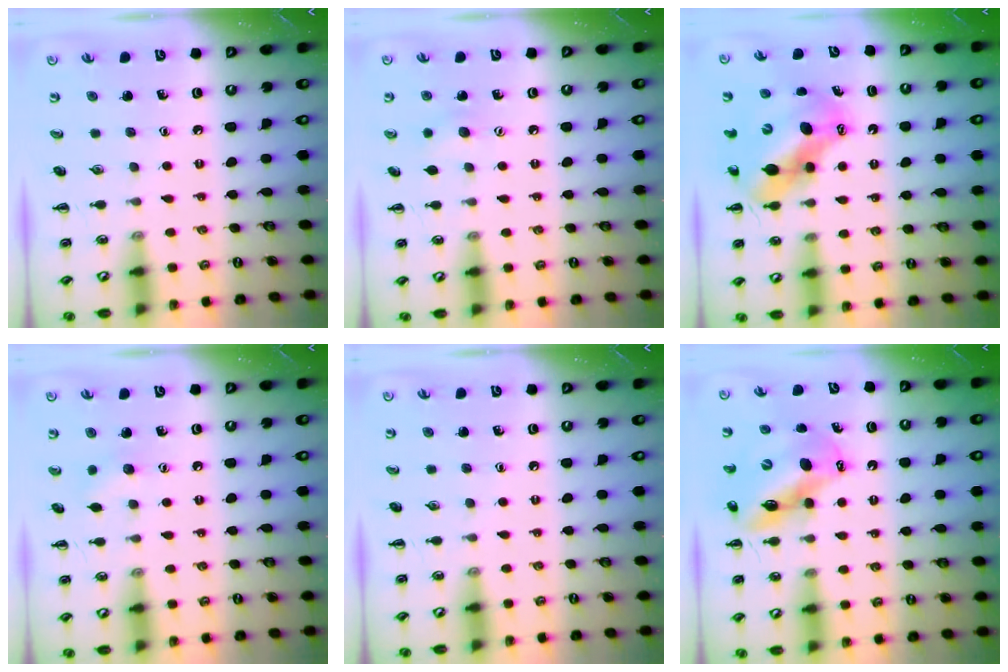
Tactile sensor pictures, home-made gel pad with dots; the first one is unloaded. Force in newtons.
{"total": 6.3, "press": 6.1, "slide": 1.4}
{"total": 12.6, "press": 12.2, "slide": 3.0}
{"total": 5.8, "press": 5.6, "slide": 1.6}
{"total": 0.0}
{"total": 12.0, "press": 11.7, "slide": 2.7}